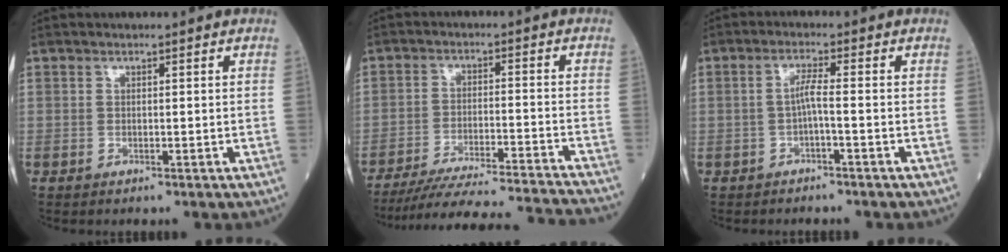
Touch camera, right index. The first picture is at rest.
{"total": 21.6, "force": [-20.2, -1.1, 7.3], "torque": [-0.094, -0.039, -0.285]}
{"total": 2.5, "force": [-0.7, -0.2, 2.4], "torque": [-0.049, 0.006, -0.012]}